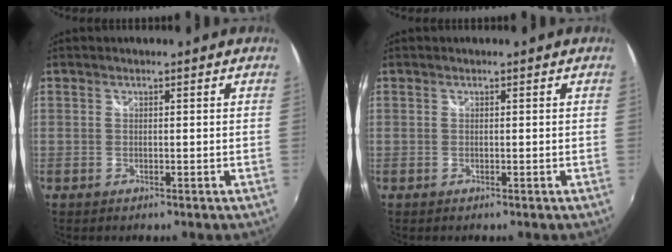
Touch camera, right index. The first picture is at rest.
{"total": 0.0}